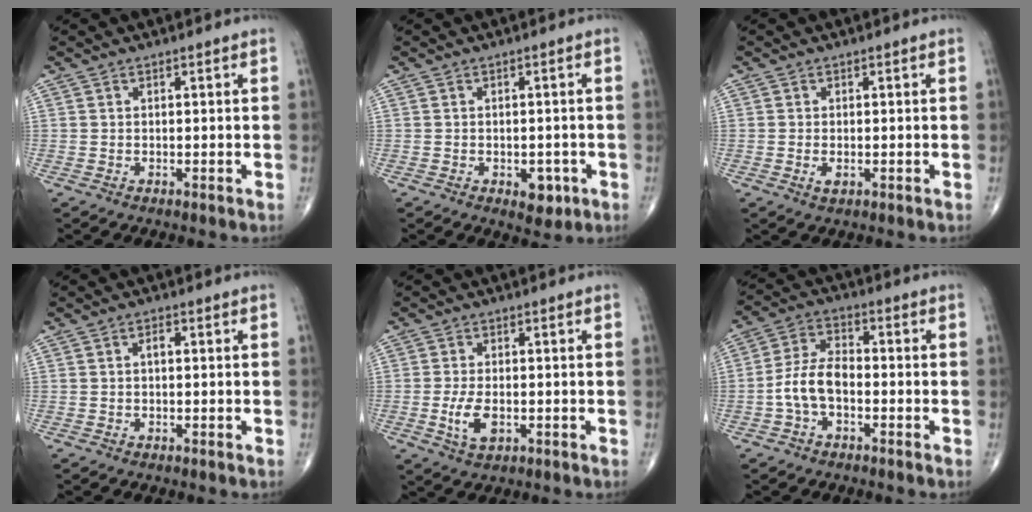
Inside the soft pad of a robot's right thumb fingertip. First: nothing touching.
{"total": 3.8, "force": [-1.5, 2.3, 2.6], "torque": [-0.015, 0.002, -0.014]}
{"total": 1.4, "force": [-0.3, 0.7, 1.2], "torque": [-0.022, -0.004, -0.006]}
{"total": 1.3, "force": [0.0, 0.7, 1.1], "torque": [-0.015, 0.003, -0.003]}
{"total": 5.0, "force": [-1.2, 2.6, 4.1], "torque": [-0.082, -0.005, -0.018]}
{"total": 7.6, "force": [-2.2, 4.2, 5.9], "torque": [-0.116, 0.030, -0.050]}